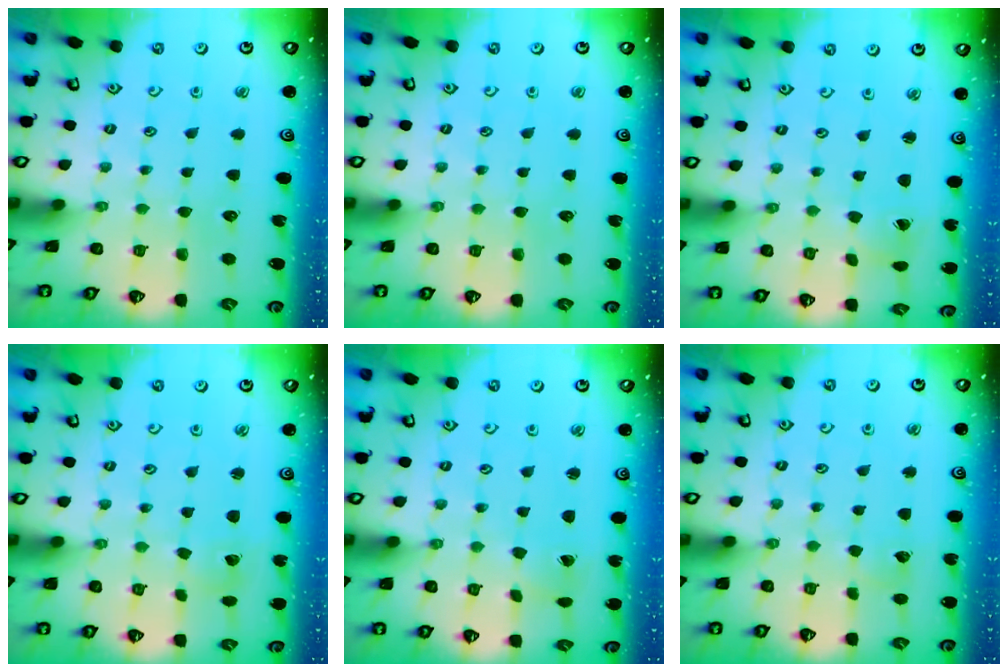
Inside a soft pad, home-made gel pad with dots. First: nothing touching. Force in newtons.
{"total": 0.0}
{"total": 2.2, "press": 2.2, "slide": 0.2}
{"total": 1.7, "press": 1.7, "slide": 0.1}
{"total": 0.7, "press": 0.7, "slide": 0.1}
{"total": 2.3, "press": 2.3, "slide": 0.1}